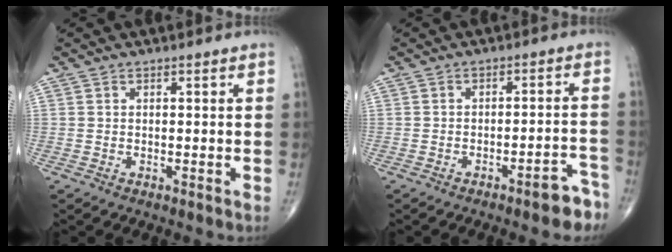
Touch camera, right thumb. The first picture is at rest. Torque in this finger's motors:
{"motor_torque": [0.83, 0.96, 0.46, -0.56, 0.12]}